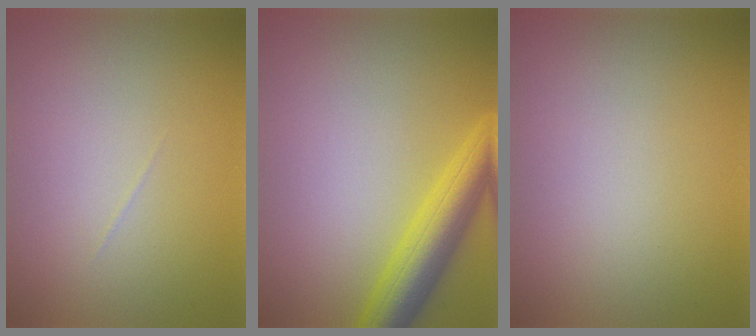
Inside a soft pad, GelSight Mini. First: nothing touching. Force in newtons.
{"total": 5.3, "press": 5.3, "slide": 0.3}
{"total": 0.0}